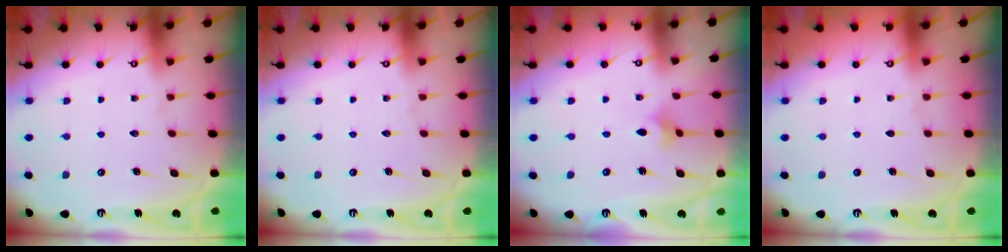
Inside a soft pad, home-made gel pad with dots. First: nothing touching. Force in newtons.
{"total": 0.0}
{"total": 1.9, "press": 1.8, "slide": 0.5}
{"total": 0.0}